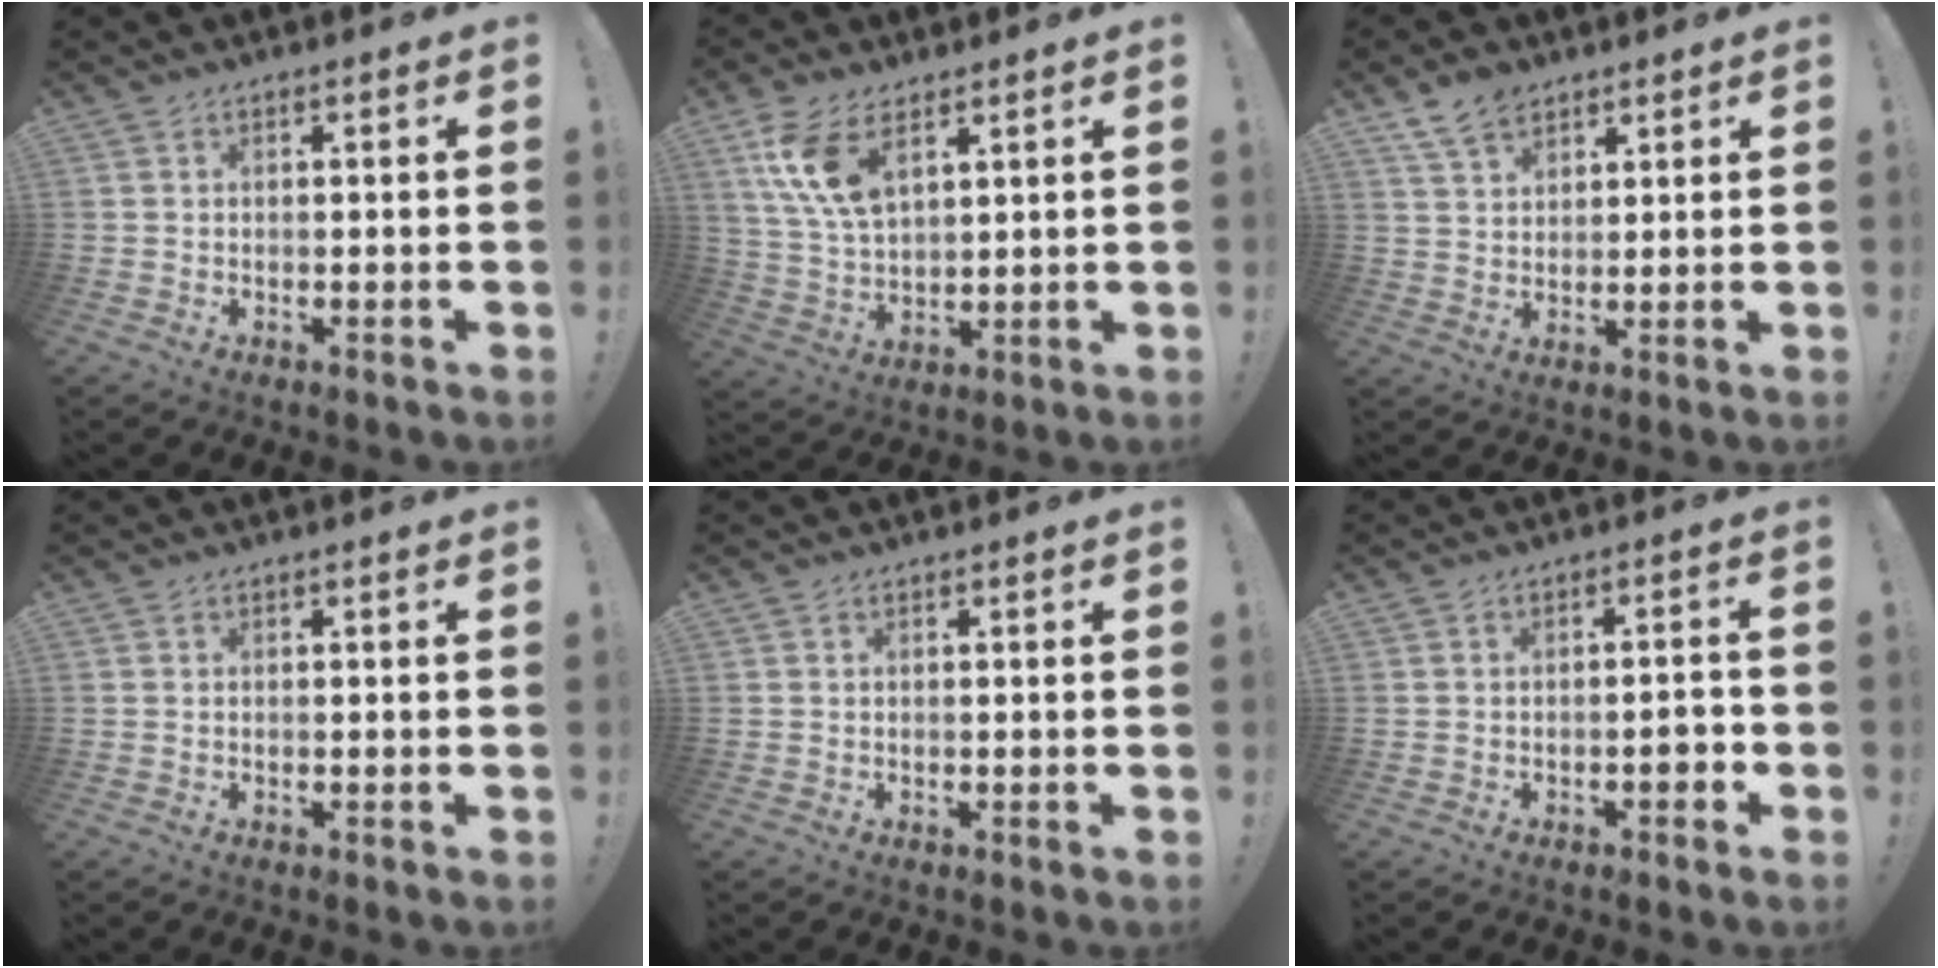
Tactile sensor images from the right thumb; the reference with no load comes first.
{"total": 11.7, "force": [6.5, 5.8, 7.8], "torque": [-0.167, -0.018, 0.122]}
{"total": 7.7, "force": [5.5, 4.4, 3.0], "torque": [-0.057, -0.023, 0.107]}
{"total": 0.0}
{"total": 0.0}
{"total": 4.2, "force": [-1.9, 1.4, 3.4], "torque": [-0.046, 0.008, -0.035]}